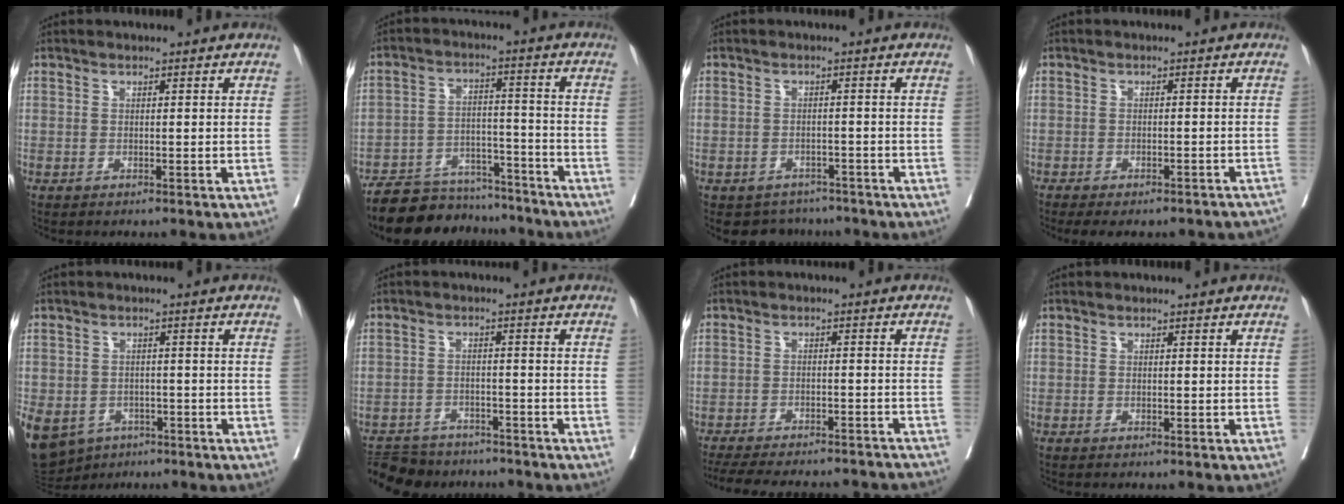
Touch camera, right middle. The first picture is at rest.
{"total": 14.0, "force": [-12.8, 4.4, 3.5], "torque": [-0.051, 0.019, -0.193]}
{"total": 4.2, "force": [-3.6, 2.2, -0.1], "torque": [0.014, 0.011, -0.047]}
{"total": 11.2, "force": [-9.7, 3.5, 4.6], "torque": [-0.070, 0.000, -0.105]}
{"total": 19.5, "force": [-9.0, 15.4, 7.9], "torque": [-0.273, -0.015, -0.122]}
{"total": 9.8, "force": [-8.8, 3.8, 2.1], "torque": [-0.039, 0.004, -0.123]}
{"total": 21.1, "force": [-19.0, 4.6, 7.8], "torque": [-0.155, -0.024, -0.240]}
{"total": 0.0}